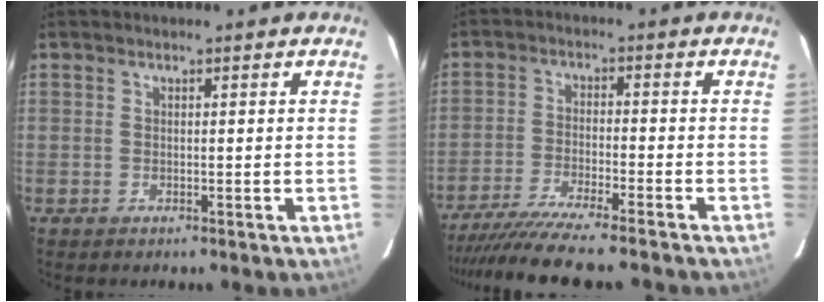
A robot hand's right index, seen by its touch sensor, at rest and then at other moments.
{"total": 12.7, "force": [-11.2, 0.0, 5.8], "torque": [-0.133, -0.029, -0.193]}